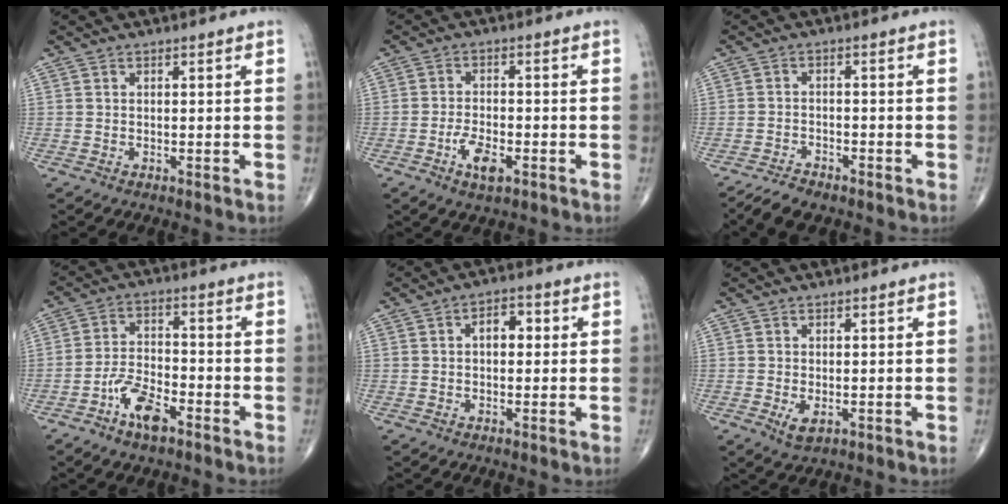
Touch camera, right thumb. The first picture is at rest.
{"total": 5.3, "force": [-2.4, 2.3, 4.1], "torque": [-0.073, 0.008, -0.042]}
{"total": 4.5, "force": [-3.8, 1.3, 1.9], "torque": [-0.042, 0.007, -0.070]}
{"total": 8.2, "force": [-4.8, 3.5, 5.7], "torque": [-0.104, 0.028, -0.090]}
{"total": 4.5, "force": [0.6, 2.8, 3.5], "torque": [-0.042, 0.014, 0.003]}
{"total": 2.6, "force": [-0.6, 1.4, 2.1], "torque": [-0.038, -0.006, -0.005]}